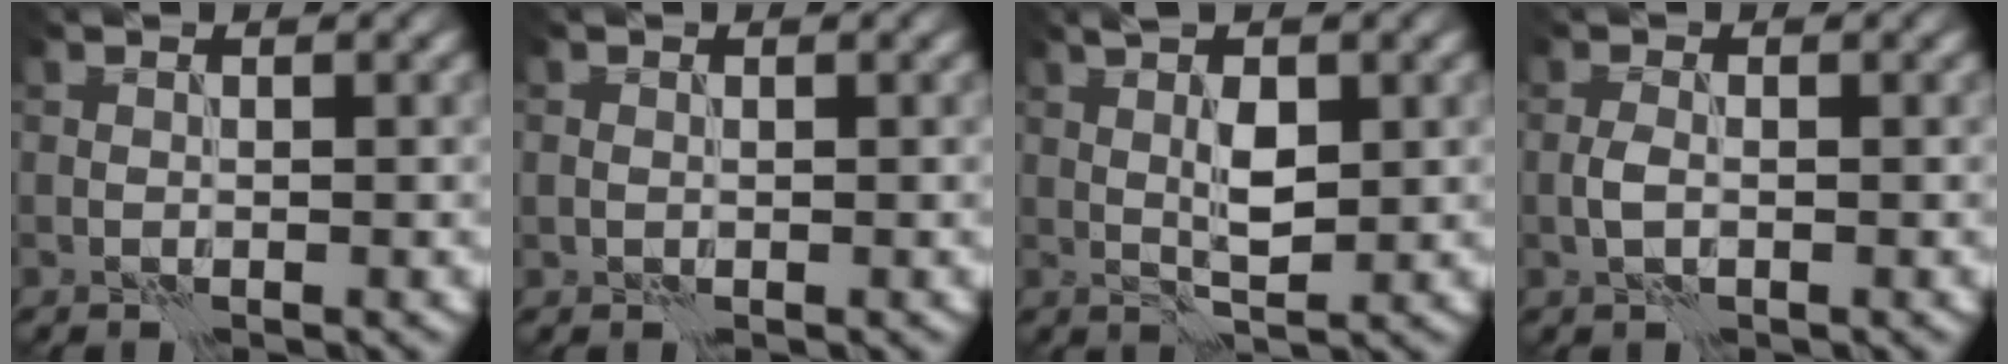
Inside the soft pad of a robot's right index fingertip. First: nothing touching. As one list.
[{"total": 0.5, "force": [0.4, 0.3, -0.1], "torque": [0.003, -0.001, 0.008]}, {"total": 3.6, "force": [0.8, 1.2, 3.3], "torque": [-0.062, 0.002, 0.017]}, {"total": 1.4, "force": [-0.4, 0.6, 1.1], "torque": [-0.024, 0.001, -0.011]}]